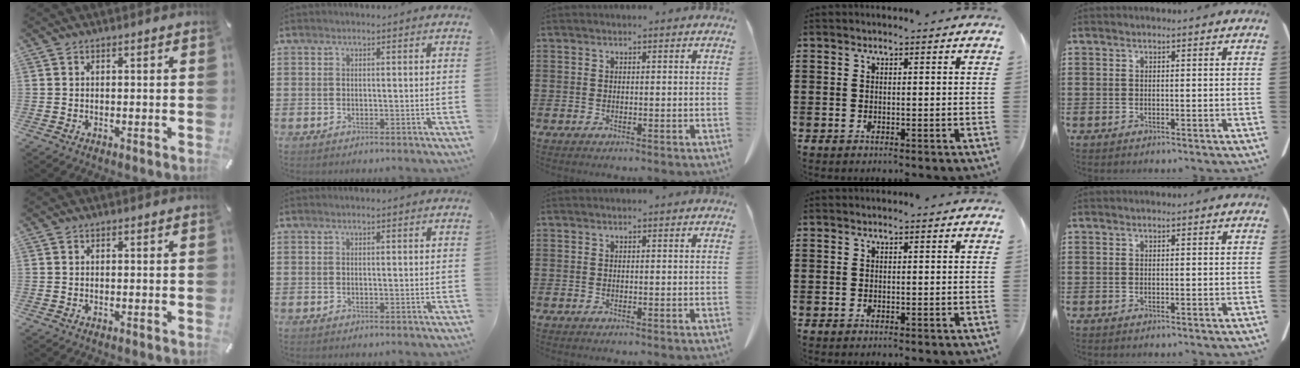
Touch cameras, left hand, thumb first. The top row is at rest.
{}